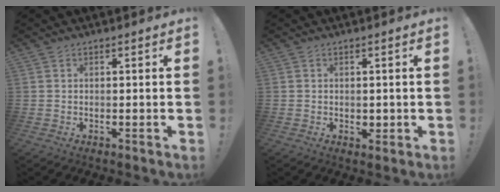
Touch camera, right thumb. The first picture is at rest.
{"total": 1.4, "force": [0.3, 1.2, 0.6], "torque": [-0.002, -0.001, 0.005]}